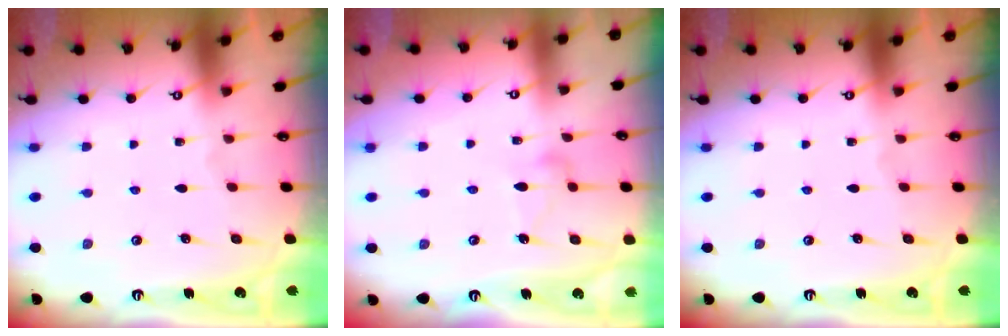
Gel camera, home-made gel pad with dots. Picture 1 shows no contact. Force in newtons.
{"total": 8.7, "press": 8.7, "slide": 0.2}
{"total": 0.0}